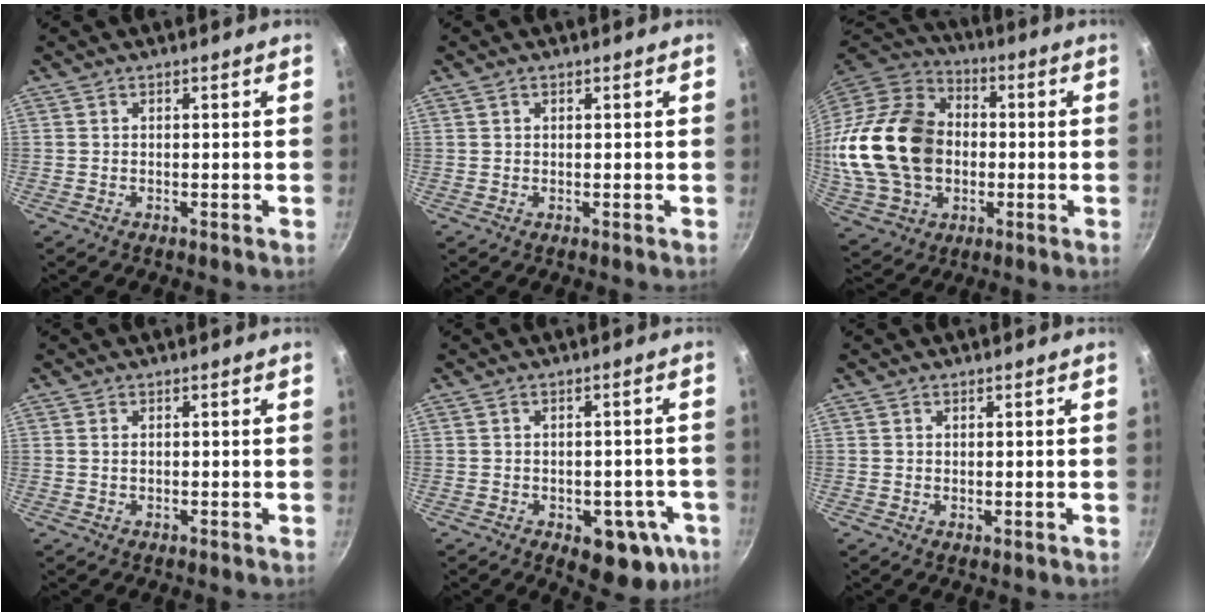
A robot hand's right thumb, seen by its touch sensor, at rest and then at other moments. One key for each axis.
{"total": 0.8, "fx": 0.5, "fy": 0.5, "fz": 0.4, "tx": -0.006, "ty": 0.002, "tz": 0.008}
{"total": 25.0, "fx": -0.6, "fy": 18.5, "fz": 16.9, "tx": -0.314, "ty": 0.029, "tz": -0.002}
{"total": 0.7, "fx": 0.2, "fy": 0.5, "fz": 0.5, "tx": -0.008, "ty": 0.001, "tz": 0.004}
{"total": 11.1, "fx": -3.7, "fy": 6.4, "fz": 8.2, "tx": -0.049, "ty": 0.014, "tz": -0.038}
{"total": 0.7, "fx": 0.4, "fy": 0.3, "fz": 0.4, "tx": -0.003, "ty": -0.007, "tz": 0.004}